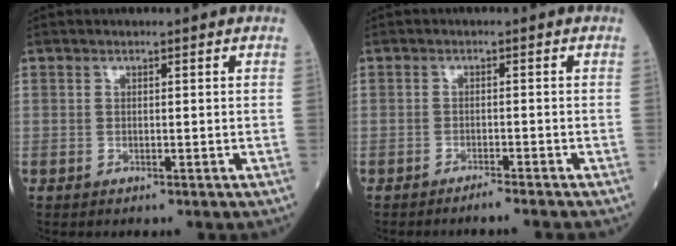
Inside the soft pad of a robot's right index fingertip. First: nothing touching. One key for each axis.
{"total": 2.5, "fx": -2.2, "fy": -0.6, "fz": 1.0, "tx": -0.012, "ty": 0.002, "tz": -0.030}